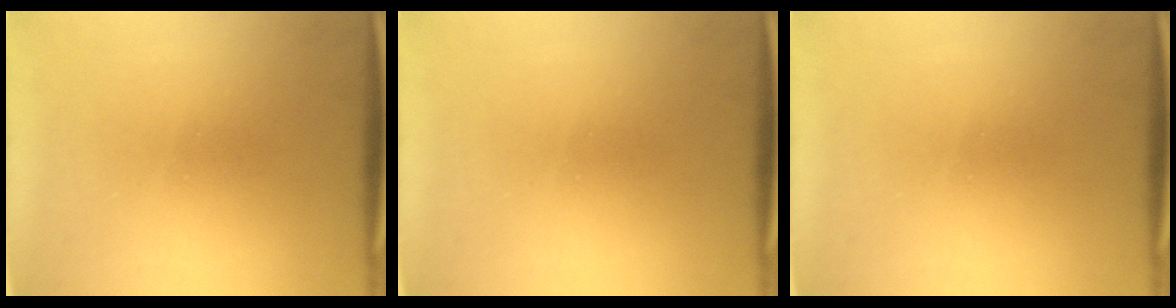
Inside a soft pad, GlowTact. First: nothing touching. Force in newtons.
{"total": 0.0}
{"total": 0.0}